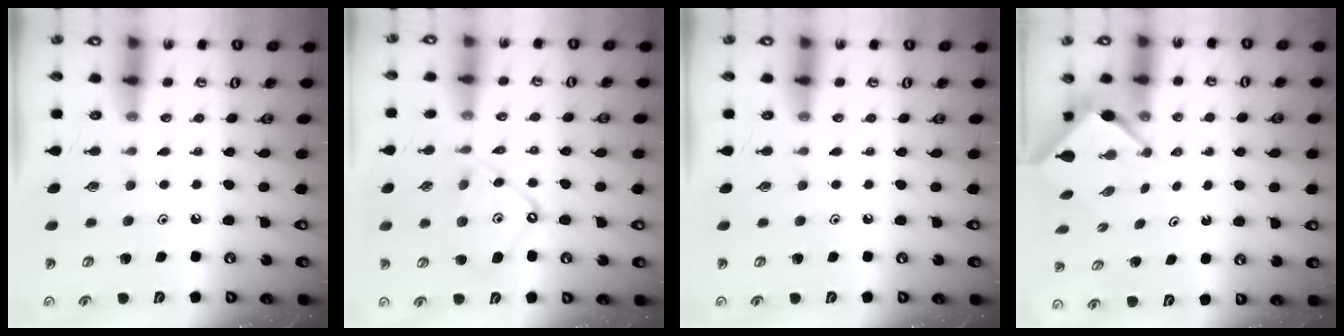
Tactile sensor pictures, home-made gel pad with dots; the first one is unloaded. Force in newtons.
{"total": 11.4, "press": 11.4, "slide": 1.0}
{"total": 0.0}
{"total": 2.7, "press": 2.7, "slide": 0.0}